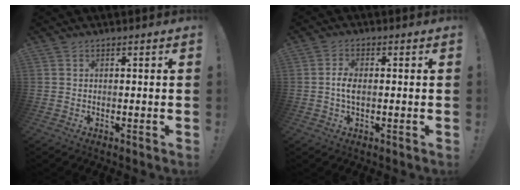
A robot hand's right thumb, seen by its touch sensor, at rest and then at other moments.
{"total": 4.5, "force": [-0.5, 2.1, 3.9], "torque": [-0.082, 0.005, -0.013]}